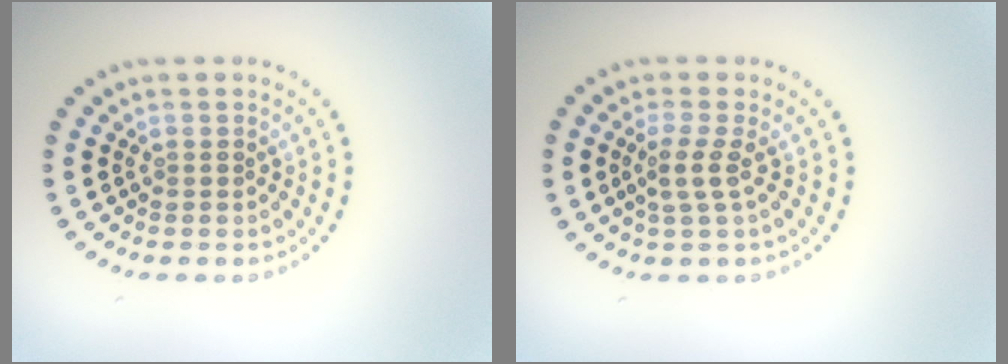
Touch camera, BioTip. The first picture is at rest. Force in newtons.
{"total": 2.1, "press": 1.5, "slide": 1.4}